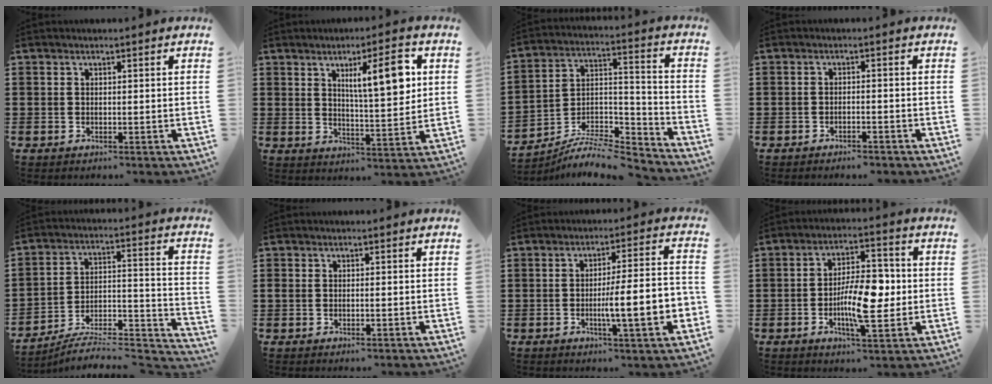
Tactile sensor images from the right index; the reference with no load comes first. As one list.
[{"total": 9.5, "force": [3.4, 2.6, 8.4], "torque": [-0.135, -0.002, 0.049]}, {"total": 8.4, "force": [-7.4, 2.5, 2.9], "torque": [-0.047, 0.018, -0.144]}, {"total": 1.5, "force": [-1.4, 0.0, 0.5], "torque": [-0.011, 0.001, -0.028]}, {"total": 6.2, "force": [-5.7, 1.1, 2.1], "torque": [-0.029, -0.004, -0.113]}, {"total": 1.0, "force": [-0.3, 0.4, 0.8], "torque": [-0.017, -0.001, -0.005]}, {"total": 10.2, "force": [-2.6, 1.2, 9.8], "torque": [-0.146, -0.012, -0.048]}, {"total": 9.8, "force": [-1.2, 4.1, 8.9], "torque": [-0.146, 0.005, -0.024]}]